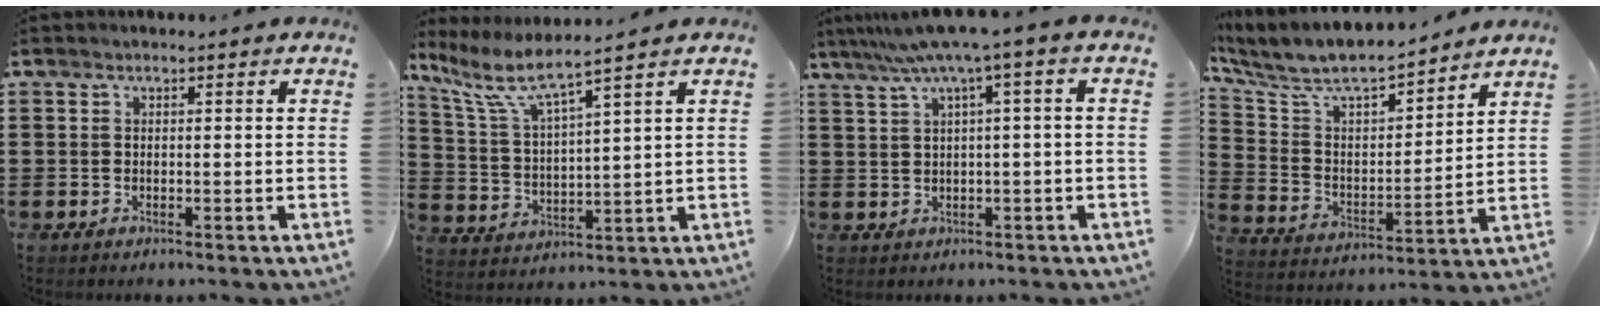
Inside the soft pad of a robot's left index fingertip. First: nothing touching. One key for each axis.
{"total": 5.9, "fx": 4.7, "fy": 0.8, "fz": 3.6, "tx": -0.096, "ty": -0.029, "tz": 0.074}
{"total": 5.6, "fx": 1.8, "fy": -0.7, "fz": 5.3, "tx": -0.102, "ty": -0.017, "tz": 0.028}
{"total": 7.6, "fx": 6.6, "fy": 1.7, "fz": 3.2, "tx": -0.097, "ty": -0.047, "tz": 0.108}